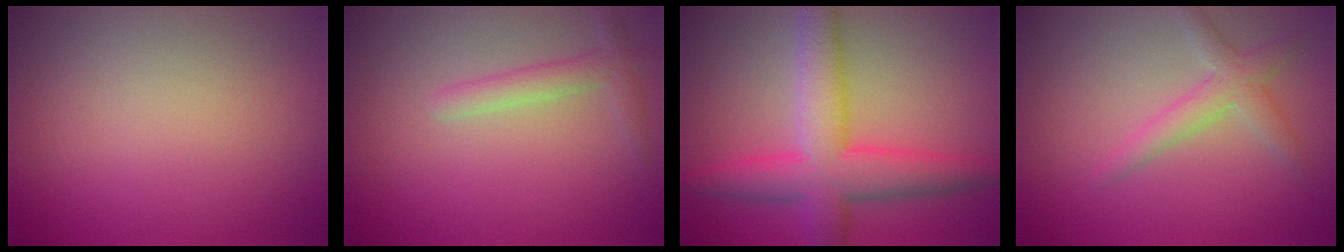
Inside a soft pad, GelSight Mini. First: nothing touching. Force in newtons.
{"total": 2.0, "press": 2.0, "slide": 0.1}
{"total": 6.9, "press": 6.9, "slide": 0.2}
{"total": 2.5, "press": 2.5, "slide": 0.1}